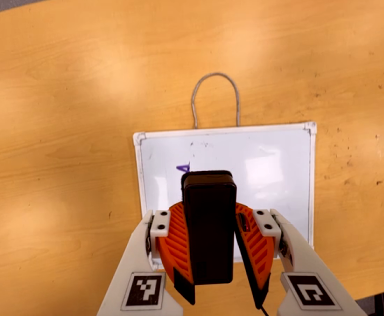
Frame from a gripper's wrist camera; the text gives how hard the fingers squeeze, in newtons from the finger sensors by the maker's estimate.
{"total": 10.0, "left": 9.9, "right": 10.0}